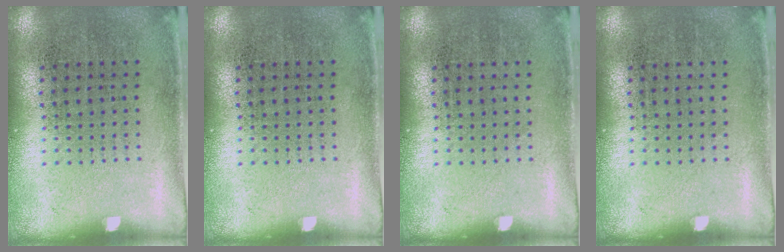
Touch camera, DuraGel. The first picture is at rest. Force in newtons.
{"total": 0.0}
{"total": 0.0}
{"total": 0.0}